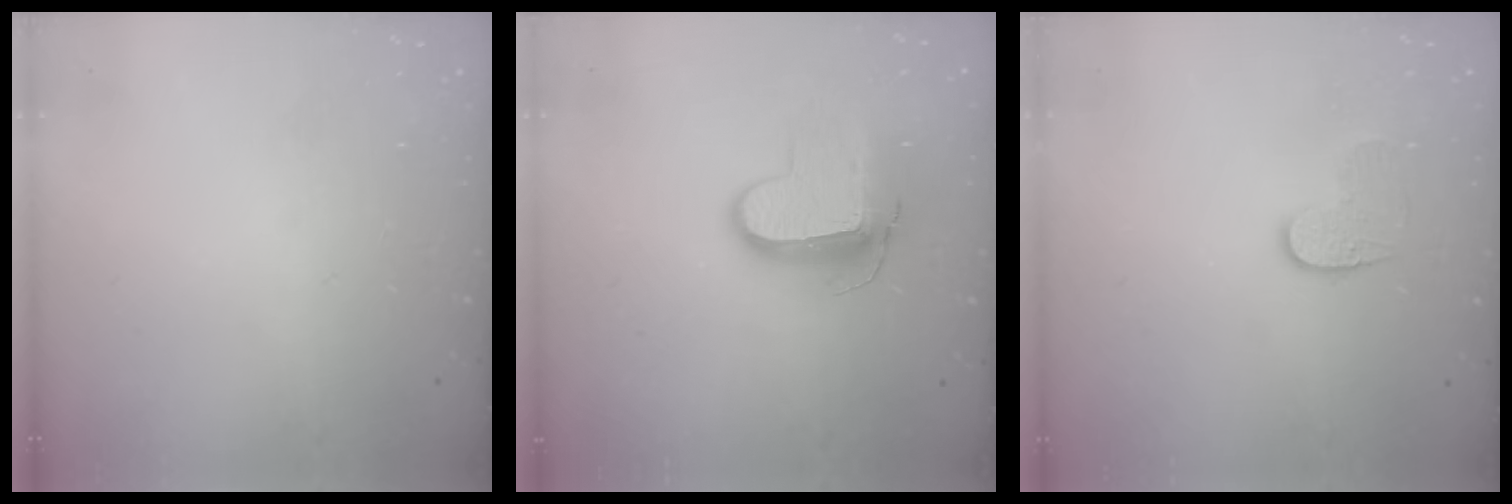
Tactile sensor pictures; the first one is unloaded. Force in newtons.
{"total": 11.1, "press": 11.1, "slide": 1.0}
{"total": 6.1, "press": 6.1, "slide": 0.5}